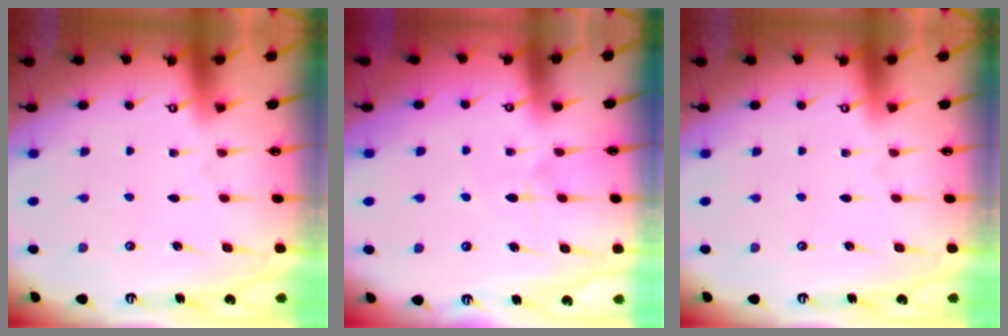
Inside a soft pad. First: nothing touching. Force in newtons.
{"total": 4.6, "press": 4.5, "slide": 0.6}
{"total": 0.0}